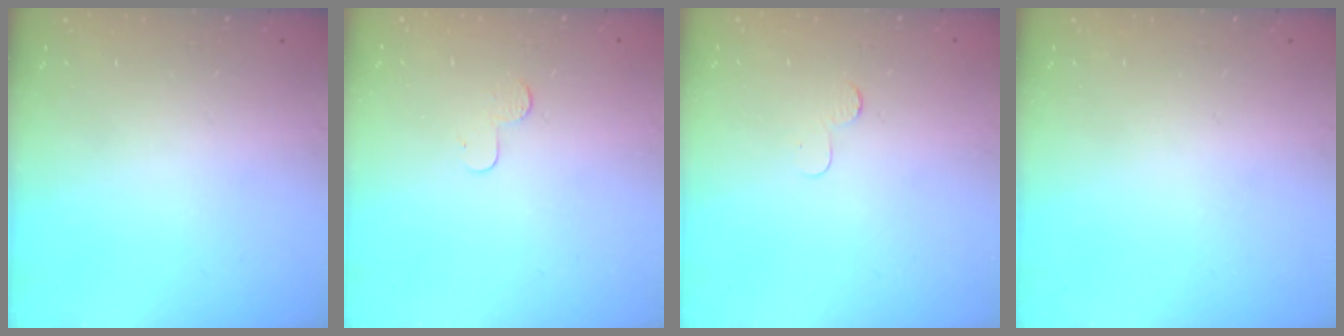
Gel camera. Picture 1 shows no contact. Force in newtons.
{"total": 3.9, "press": 3.9, "slide": 0.4}
{"total": 3.7, "press": 3.7, "slide": 0.4}
{"total": 0.0}